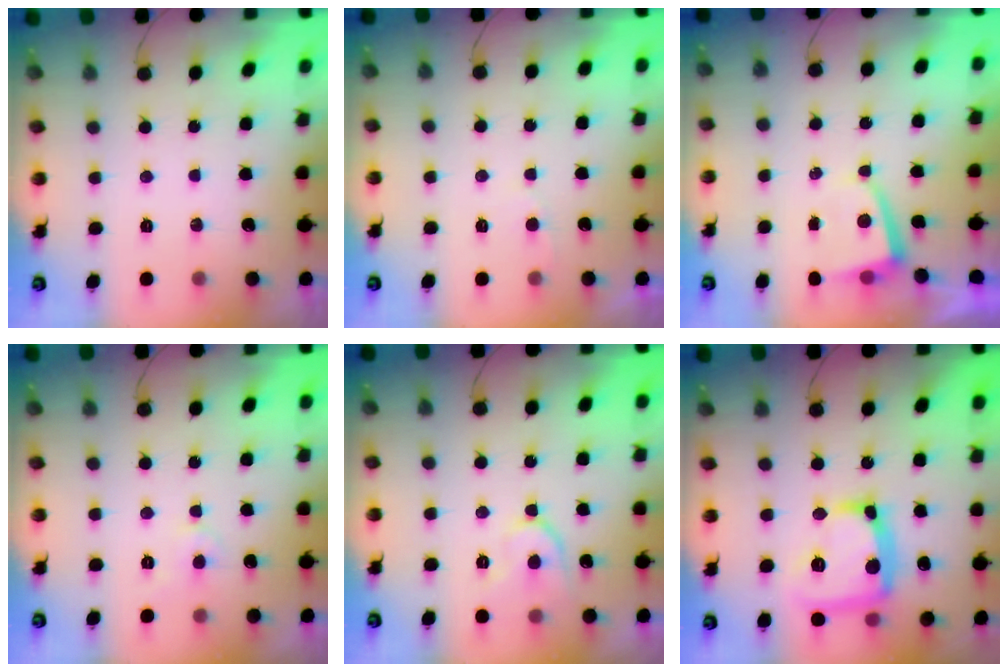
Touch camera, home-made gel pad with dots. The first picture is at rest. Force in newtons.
{"total": 2.2, "press": 2.2, "slide": 0.2}
{"total": 1.8, "press": 1.8, "slide": 0.3}
{"total": 3.6, "press": 3.5, "slide": 0.3}
{"total": 9.2, "press": 9.2, "slide": 1.2}
{"total": 17.1, "press": 17.1, "slide": 1.2}